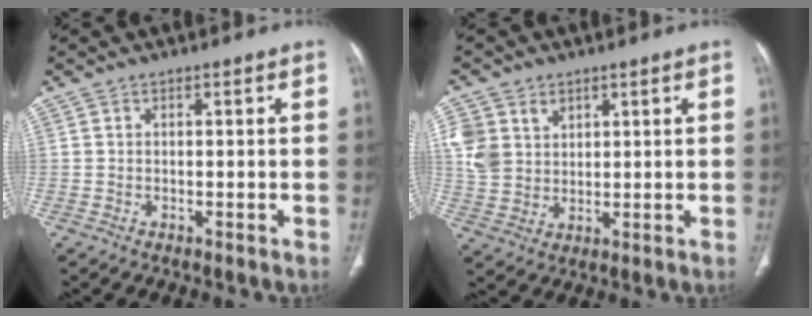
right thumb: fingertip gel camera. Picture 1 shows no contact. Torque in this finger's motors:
{"motor_torque": [0.12, 0.01, 0.56, 0.92, 0.06]}